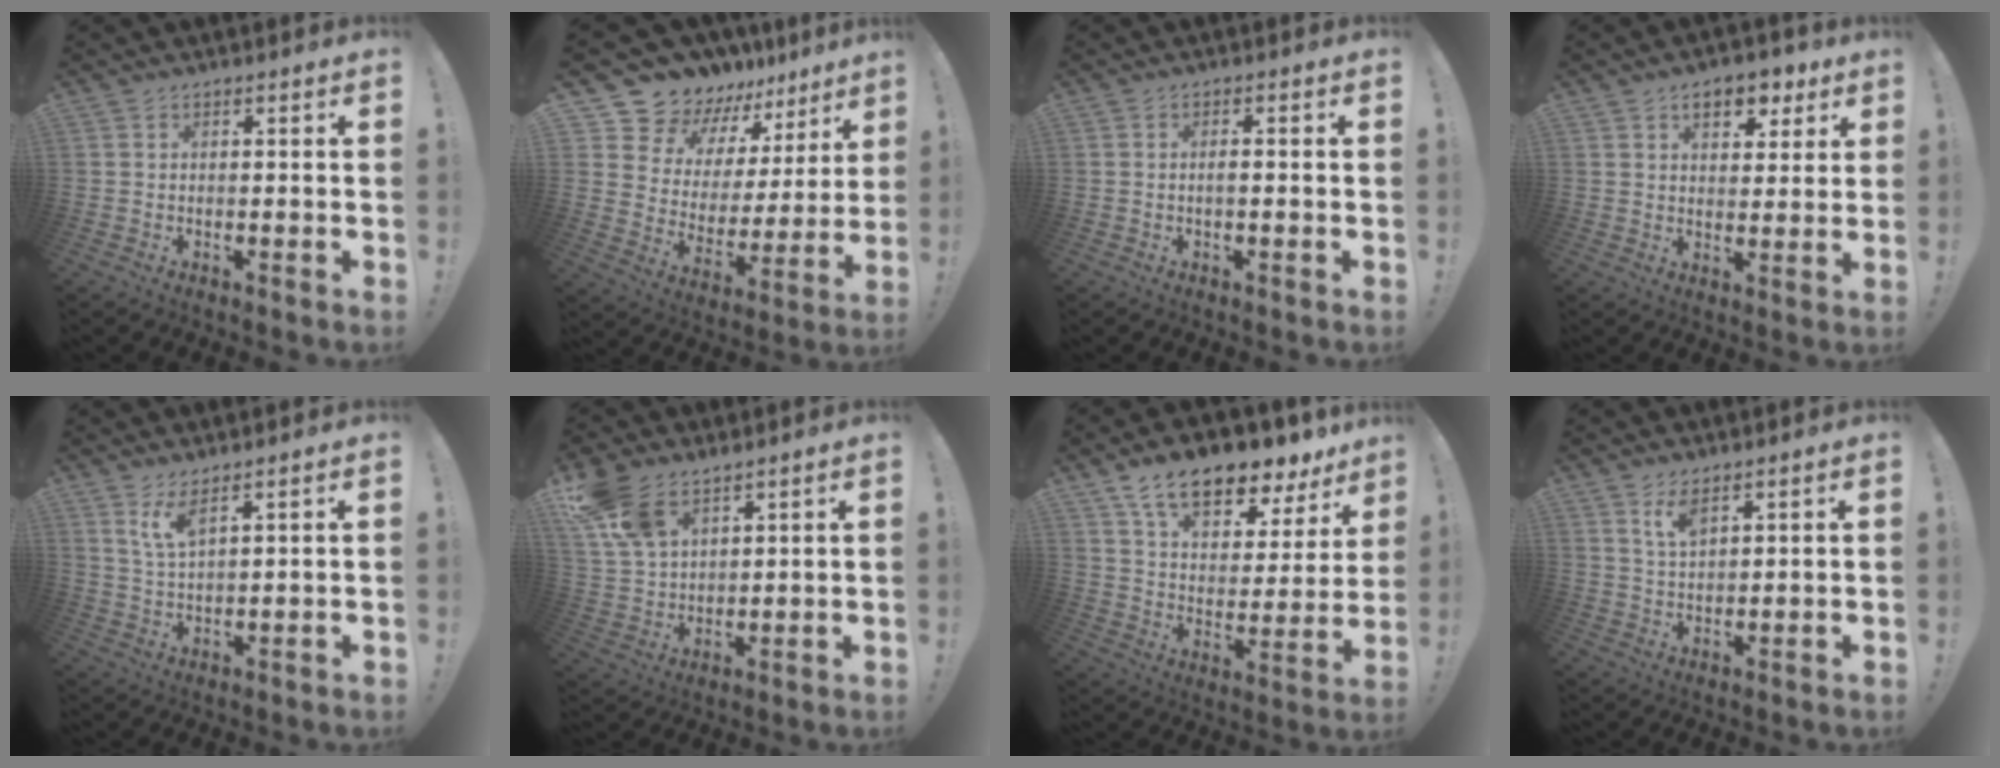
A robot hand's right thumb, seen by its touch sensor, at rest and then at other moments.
{"total": 13.2, "force": [12.2, 5.2, 0.4], "torque": [-0.028, -0.114, 0.233]}
{"total": 1.8, "force": [-0.4, 0.3, 1.7], "torque": [-0.032, 0.002, -0.008]}
{"total": 8.7, "force": [4.5, 5.2, 5.3], "torque": [-0.070, -0.012, 0.079]}
{"total": 5.8, "force": [3.9, 1.3, 4.1], "torque": [-0.078, -0.016, 0.068]}
{"total": 11.5, "force": [8.3, 6.0, 5.4], "torque": [-0.113, -0.036, 0.165]}
{"total": 14.5, "force": [11.0, 5.9, 7.5], "torque": [-0.120, -0.084, 0.190]}
{"total": 5.1, "force": [3.6, 1.9, 3.2], "torque": [-0.061, -0.016, 0.063]}